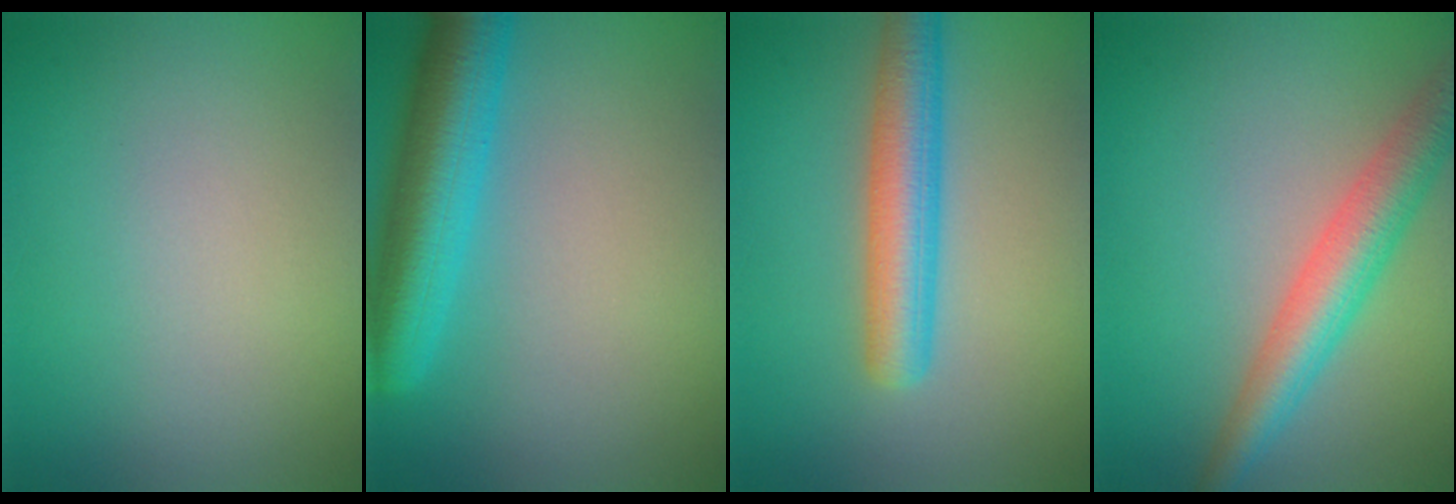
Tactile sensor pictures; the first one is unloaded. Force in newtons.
{"total": 7.0, "press": 7.0, "slide": 0.3}
{"total": 4.9, "press": 4.9, "slide": 0.1}
{"total": 5.3, "press": 5.3, "slide": 0.2}